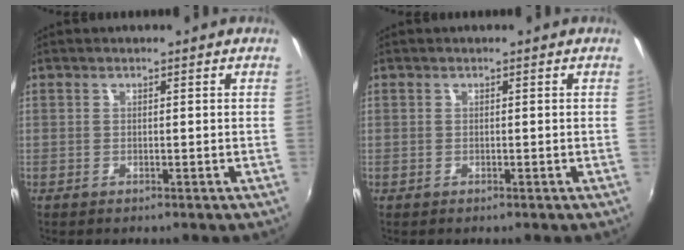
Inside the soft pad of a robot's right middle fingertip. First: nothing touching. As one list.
[{"total": 0.0}]